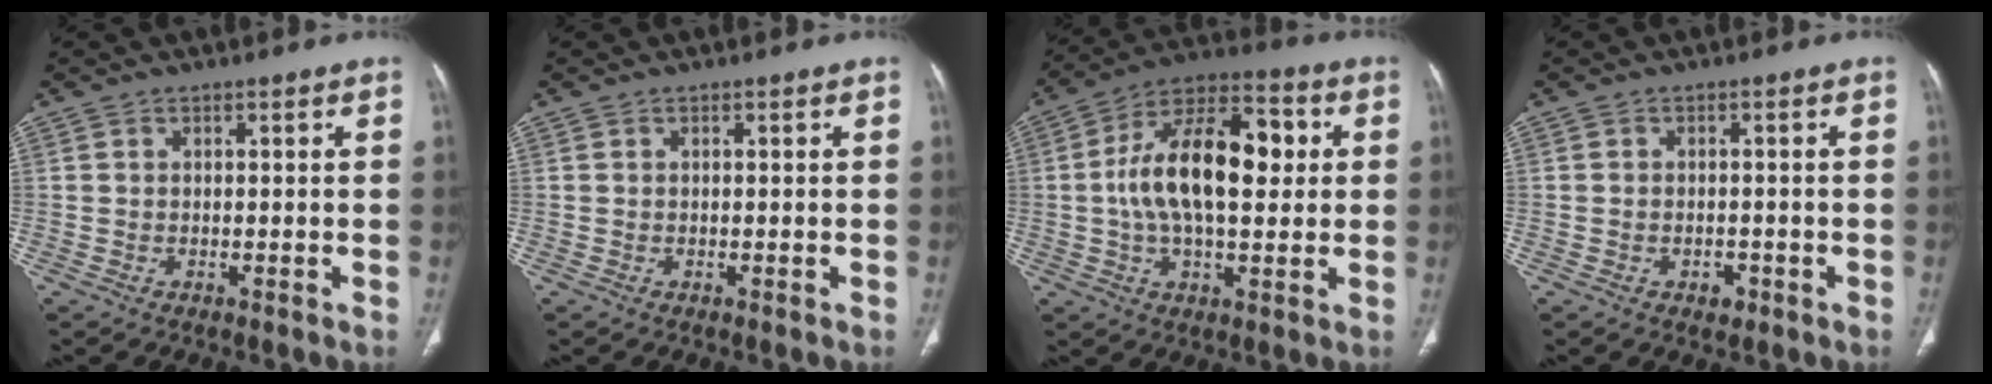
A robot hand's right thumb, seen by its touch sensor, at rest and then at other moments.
{"total": 0.0}
{"total": 19.0, "force": [1.9, 9.6, 16.2], "torque": [-0.263, 0.029, 0.025]}
{"total": 2.1, "force": [-1.0, 1.5, 1.0], "torque": [-0.011, 0.006, -0.008]}